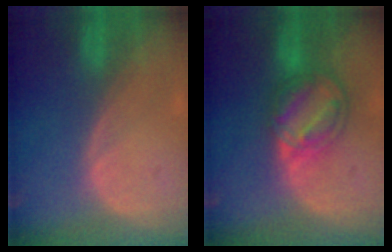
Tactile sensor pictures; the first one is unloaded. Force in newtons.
{"total": 8.2, "press": 7.0, "slide": 4.3}